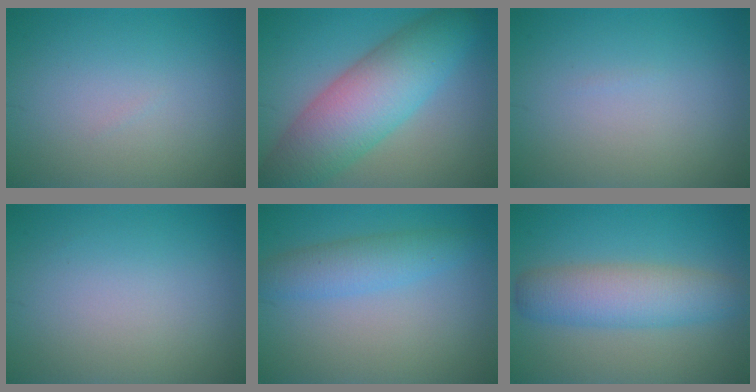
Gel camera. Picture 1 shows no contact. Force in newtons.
{"total": 9.2, "press": 9.2, "slide": 0.2}
{"total": 0.0}
{"total": 0.0}
{"total": 3.3, "press": 3.3, "slide": 0.1}
{"total": 5.5, "press": 5.5, "slide": 0.2}